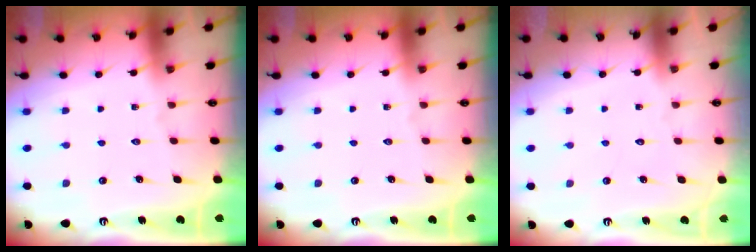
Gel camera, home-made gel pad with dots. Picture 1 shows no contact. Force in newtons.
{"total": 0.0}
{"total": 1.7, "press": 1.7, "slide": 0.1}